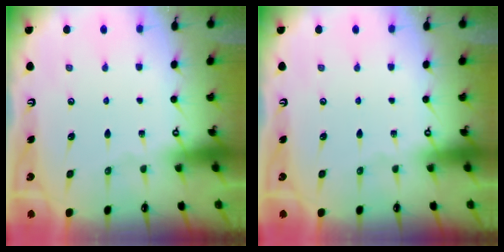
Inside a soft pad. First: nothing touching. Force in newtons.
{"total": 0.0}